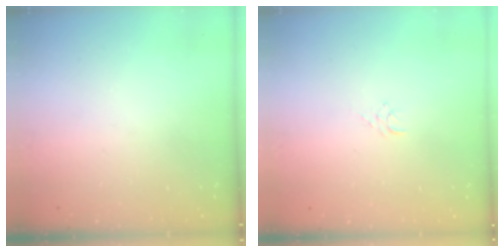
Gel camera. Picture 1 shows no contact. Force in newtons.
{"total": 5.0, "press": 4.9, "slide": 0.3}